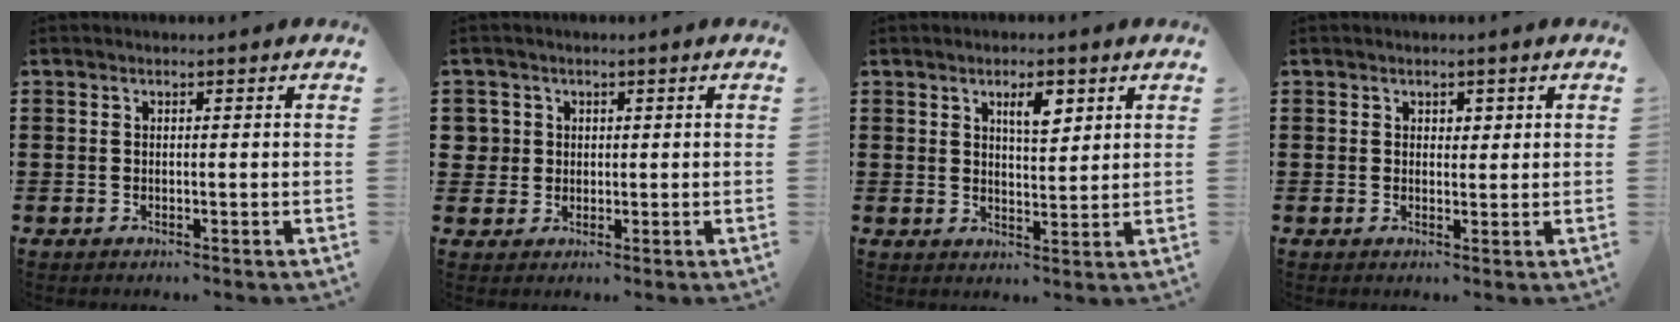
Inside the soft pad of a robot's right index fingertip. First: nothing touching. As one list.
[{"total": 2.7, "force": [0.5, 2.6, 0.2], "torque": [-0.018, 0.012, 0.008]}, {"total": 4.0, "force": [2.2, 1.4, 3.0], "torque": [-0.048, 0.001, 0.034]}, {"total": 1.2, "force": [0.7, 0.8, 0.4], "torque": [-0.002, 0.001, 0.012]}]